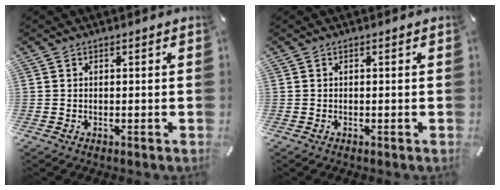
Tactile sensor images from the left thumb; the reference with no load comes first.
{"total": 0.0}